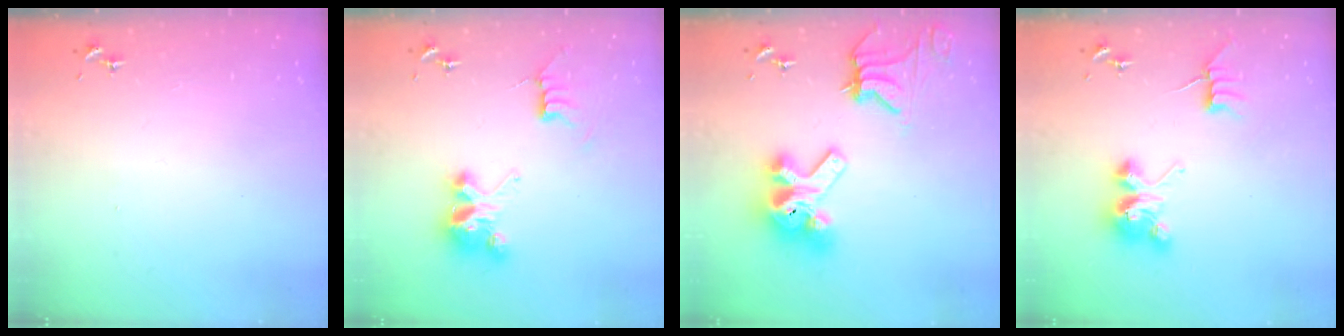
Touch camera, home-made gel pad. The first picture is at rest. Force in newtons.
{"total": 8.5, "press": 8.5, "slide": 0.4}
{"total": 17.2, "press": 17.1, "slide": 2.1}
{"total": 8.1, "press": 8.1, "slide": 0.6}